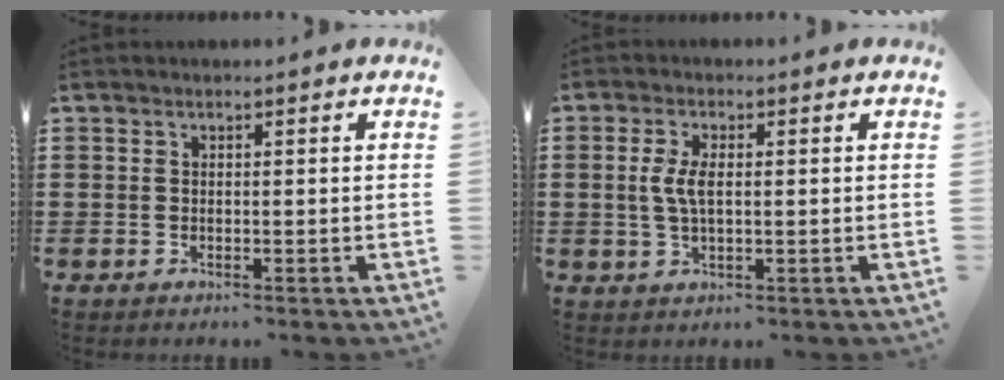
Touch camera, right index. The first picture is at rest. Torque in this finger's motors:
{"motor_torque": [0.71, 0.41, 0.41, 0.13]}